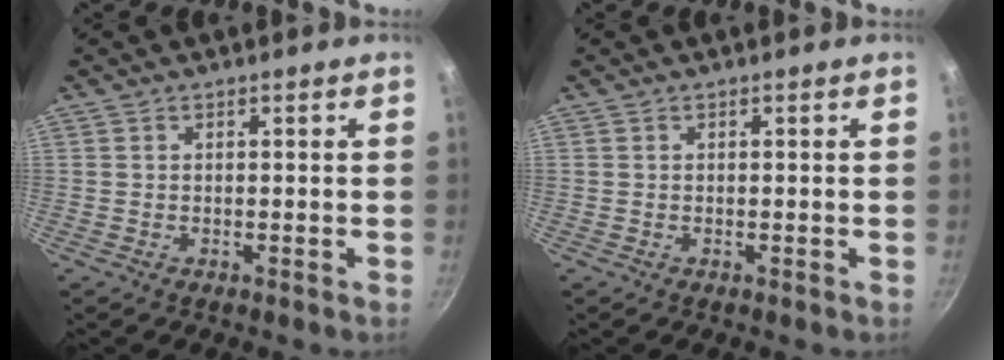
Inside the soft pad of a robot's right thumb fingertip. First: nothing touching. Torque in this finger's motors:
{"motor_torque": [-0.30, 0.12, -0.27, 0.08, -0.02]}